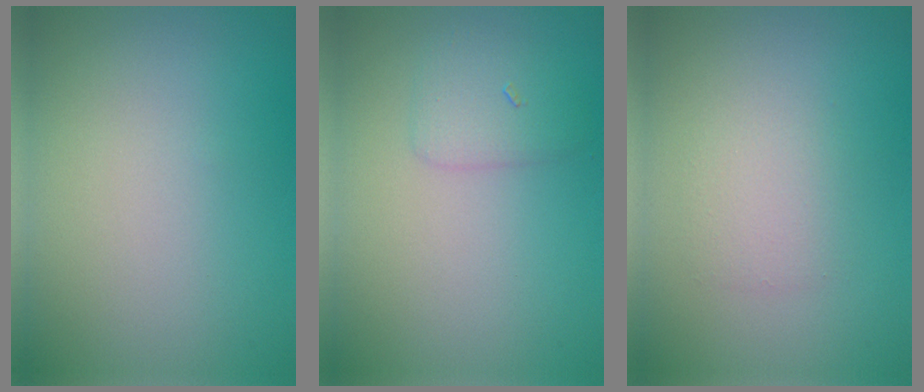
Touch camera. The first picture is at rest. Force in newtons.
{"total": 1.8, "press": 1.8, "slide": 0.1}
{"total": 1.9, "press": 1.9, "slide": 0.1}